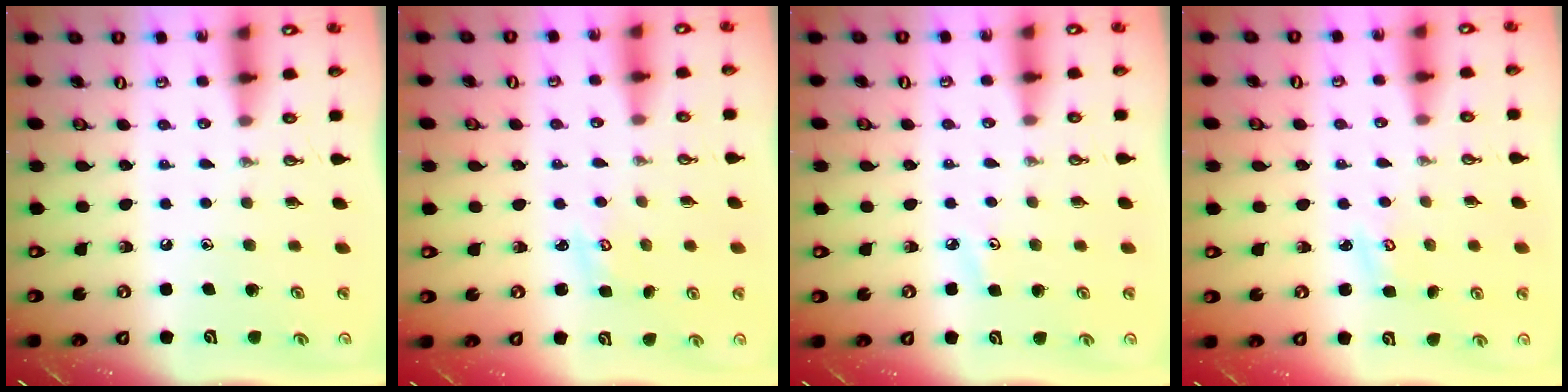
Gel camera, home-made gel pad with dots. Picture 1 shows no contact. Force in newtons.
{"total": 1.7, "press": 1.7, "slide": 0.2}
{"total": 3.2, "press": 3.2, "slide": 0.3}
{"total": 2.8, "press": 2.8, "slide": 0.3}